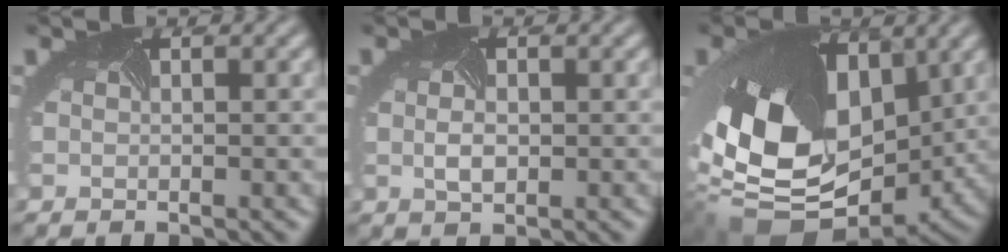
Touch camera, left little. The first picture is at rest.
{"total": 1.4, "force": [0.0, 0.9, 1.1], "torque": [-0.038, -0.001, -0.002]}
{"total": 17.4, "force": [-1.2, 12.3, 12.2], "torque": [-0.262, -0.053, 0.021]}